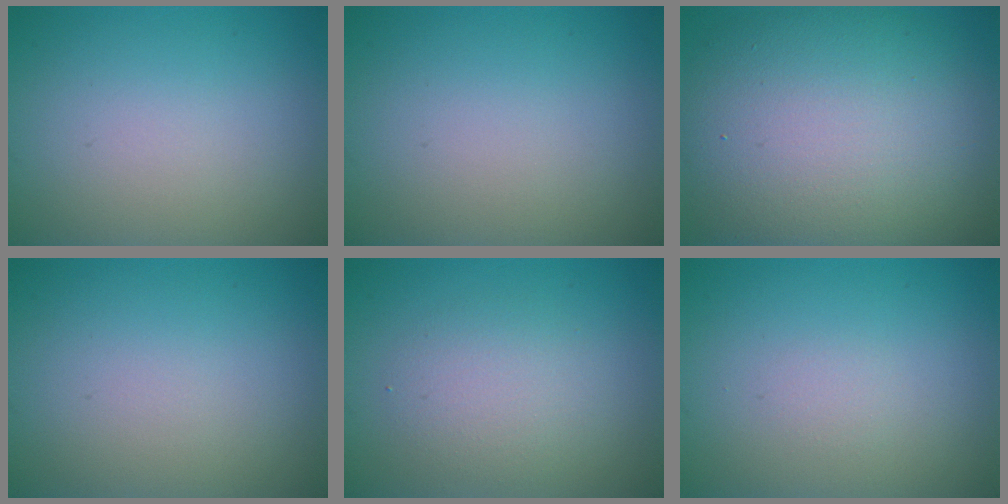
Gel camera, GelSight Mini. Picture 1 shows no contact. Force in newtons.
{"total": 0.0}
{"total": 13.3, "press": 13.3, "slide": 0.1}
{"total": 0.0}
{"total": 2.6, "press": 2.6, "slide": 0.2}
{"total": 0.5, "press": 0.5, "slide": 0.1}